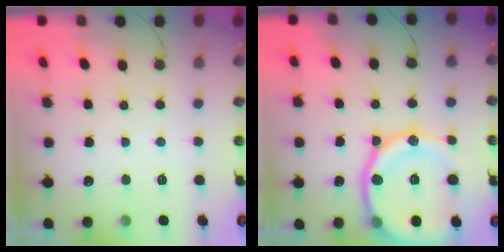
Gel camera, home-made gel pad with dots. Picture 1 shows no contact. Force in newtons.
{"total": 19.0, "press": 18.8, "slide": 2.3}